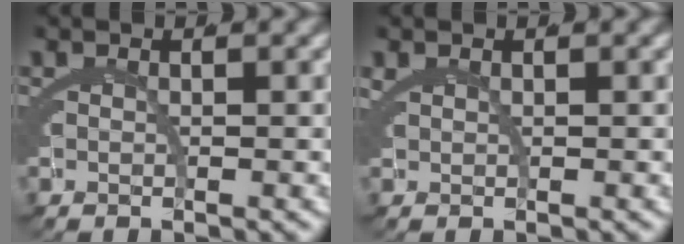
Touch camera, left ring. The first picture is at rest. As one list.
[{"total": 0.6, "force": [0.5, 0.3, 0.2], "torque": [-0.008, 0.000, 0.013]}]